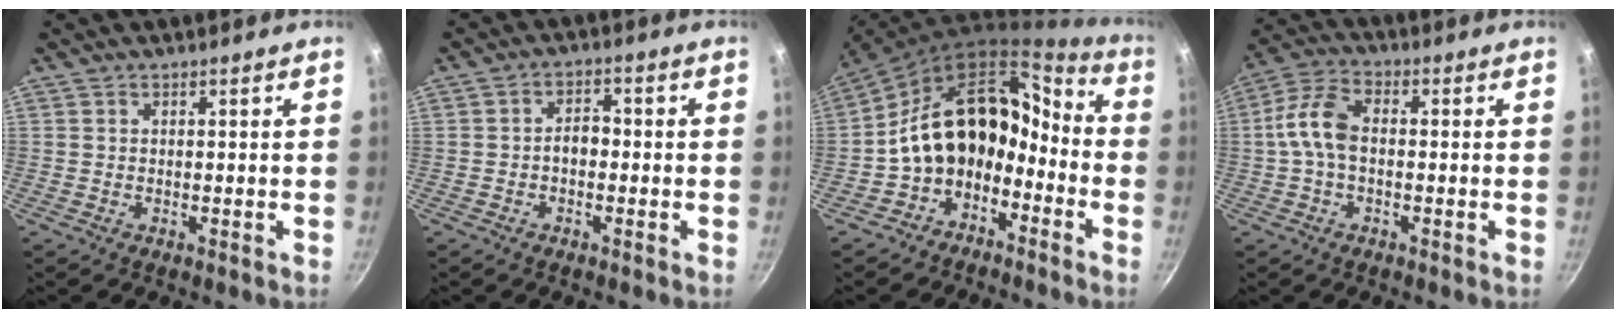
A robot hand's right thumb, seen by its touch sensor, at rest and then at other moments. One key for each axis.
{"total": 3.3, "fx": -0.8, "fy": 2.3, "fz": 2.3, "tx": -0.020, "ty": 0.016, "tz": -0.018}
{"total": 16.8, "fx": -5.3, "fy": 12.1, "fz": 10.4, "tx": -0.140, "ty": 0.096, "tz": -0.110}
{"total": 8.0, "fx": -0.5, "fy": 4.6, "fz": 6.5, "tx": -0.133, "ty": 0.032, "tz": -0.021}